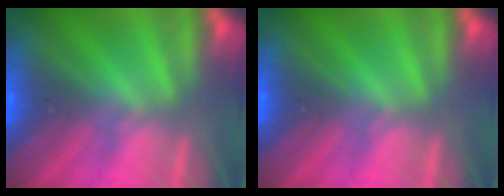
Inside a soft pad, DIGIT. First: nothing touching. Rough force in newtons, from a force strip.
{"total": 0.0}